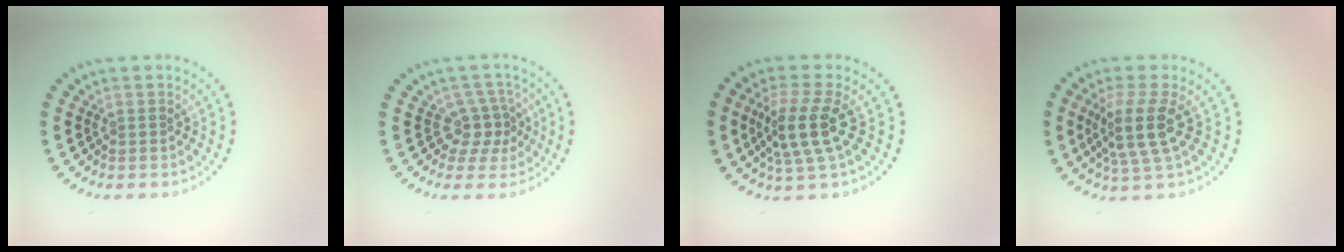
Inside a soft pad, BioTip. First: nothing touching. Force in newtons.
{"total": 2.6, "press": 1.8, "slide": 1.9}
{"total": 4.2, "press": 3.6, "slide": 2.1}
{"total": 4.0, "press": 3.2, "slide": 2.5}